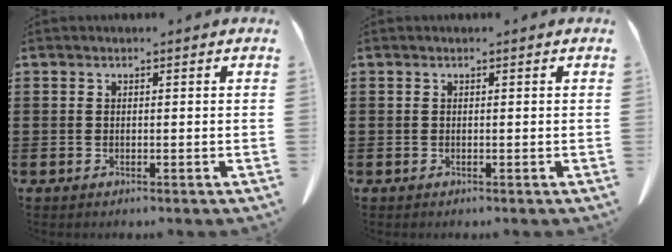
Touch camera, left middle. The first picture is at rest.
{"total": 0.0}